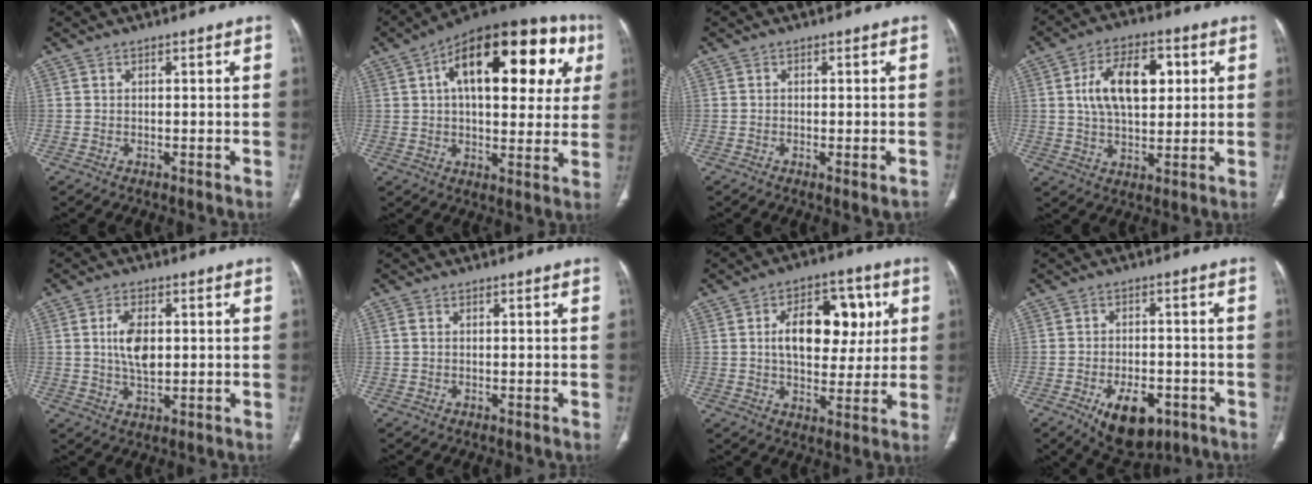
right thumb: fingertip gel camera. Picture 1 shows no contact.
{"total": 26.9, "force": [8.3, 12.7, 22.2], "torque": [-0.287, 0.031, 0.114]}
{"total": 1.6, "force": [-0.7, 0.3, 1.4], "torque": [-0.020, -0.005, -0.008]}
{"total": 13.4, "force": [3.1, 7.5, 10.6], "torque": [-0.161, 0.004, 0.053]}
{"total": 6.9, "force": [0.9, 3.7, 5.8], "torque": [-0.105, -0.005, 0.018]}
{"total": 0.9, "force": [0.2, 0.6, 0.6], "torque": [-0.019, 0.005, 0.008]}
{"total": 15.6, "force": [3.3, 9.4, 12.0], "torque": [-0.136, 0.008, 0.052]}
{"total": 10.7, "force": [-5.2, 5.9, 7.2], "torque": [-0.088, 0.014, -0.067]}